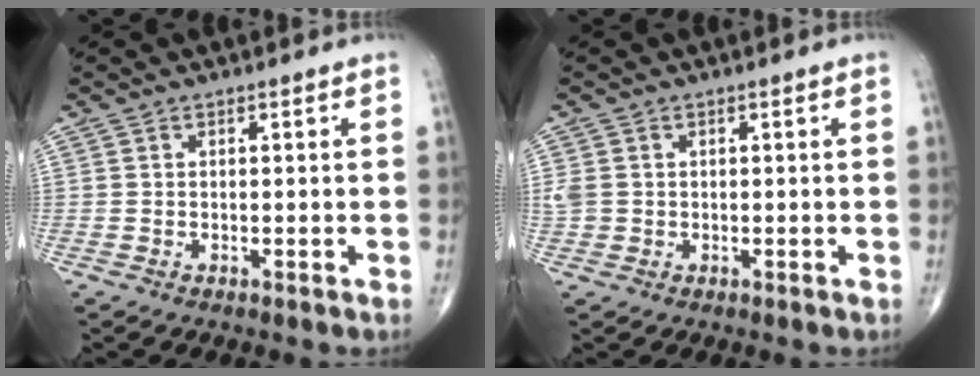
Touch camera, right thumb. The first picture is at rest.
{"total": 2.8, "force": [0.2, 2.4, 1.4], "torque": [-0.035, 0.007, 0.009]}